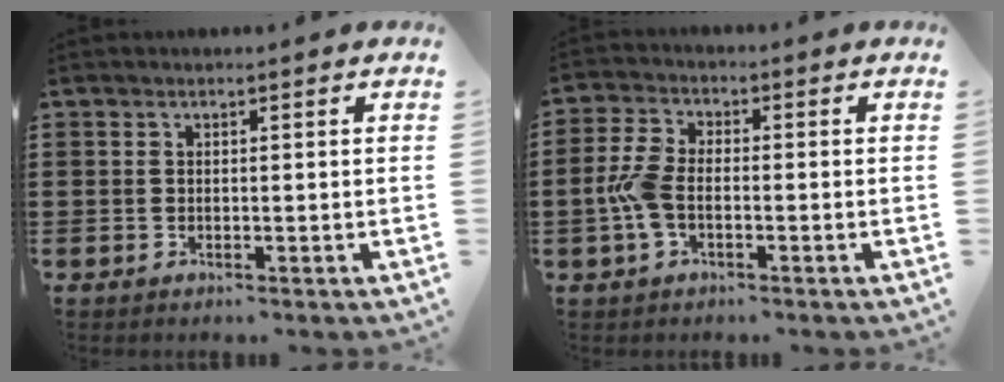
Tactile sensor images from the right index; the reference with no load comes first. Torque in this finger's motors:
{"motor_torque": [1.49, -0.13, 0.73, 0.17]}